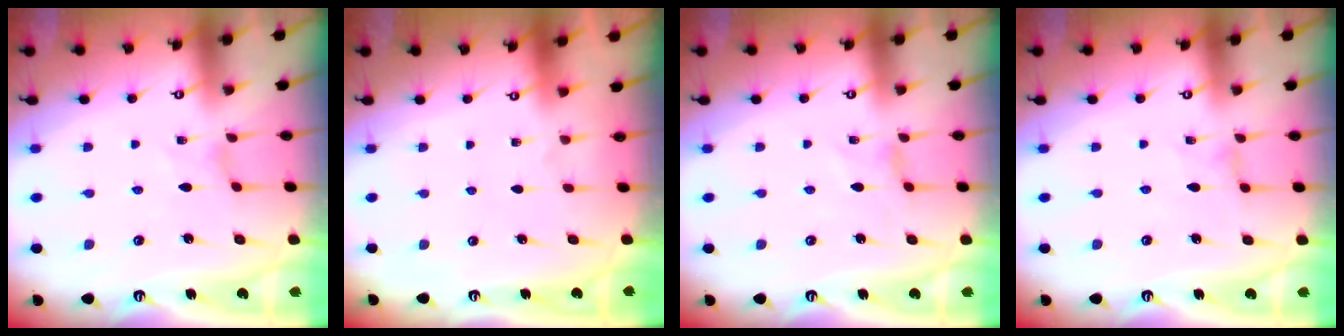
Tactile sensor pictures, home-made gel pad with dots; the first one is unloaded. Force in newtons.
{"total": 0.0}
{"total": 0.0}
{"total": 0.0}